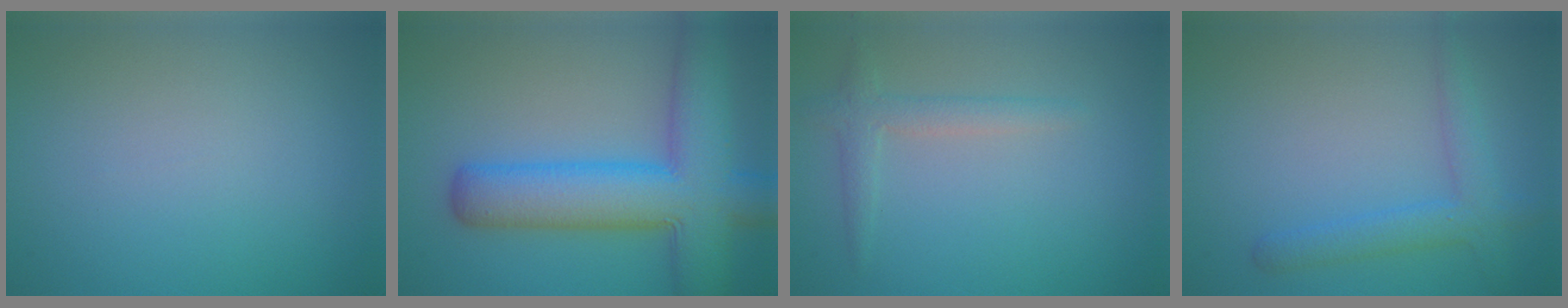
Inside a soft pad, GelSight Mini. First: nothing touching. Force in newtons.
{"total": 9.8, "press": 9.8, "slide": 0.4}
{"total": 2.0, "press": 2.0, "slide": 0.0}
{"total": 2.9, "press": 2.9, "slide": 0.2}